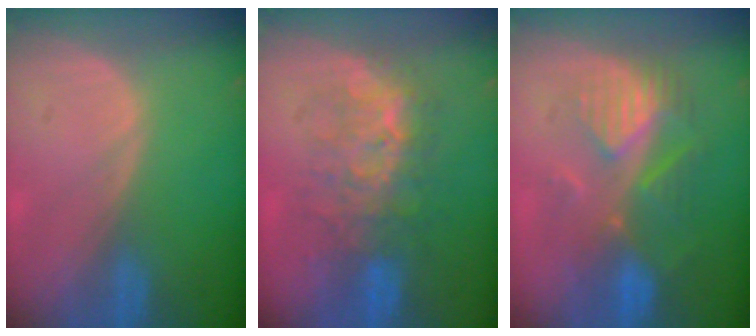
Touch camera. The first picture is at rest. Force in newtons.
{"total": 7.7, "press": 7.6, "slide": 1.4}
{"total": 8.6, "press": 8.1, "slide": 3.1}